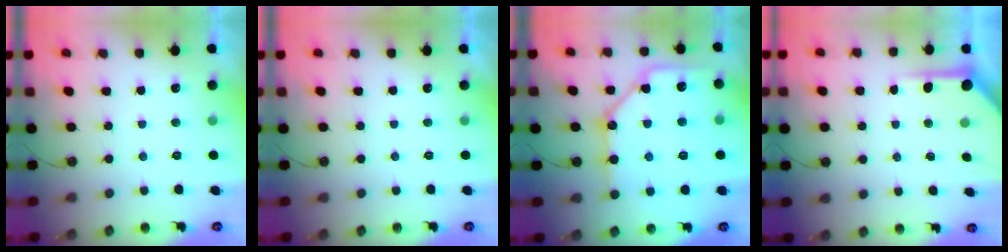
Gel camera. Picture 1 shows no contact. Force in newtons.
{"total": 0.0}
{"total": 16.8, "press": 16.7, "slide": 1.8}
{"total": 4.7, "press": 4.6, "slide": 0.5}